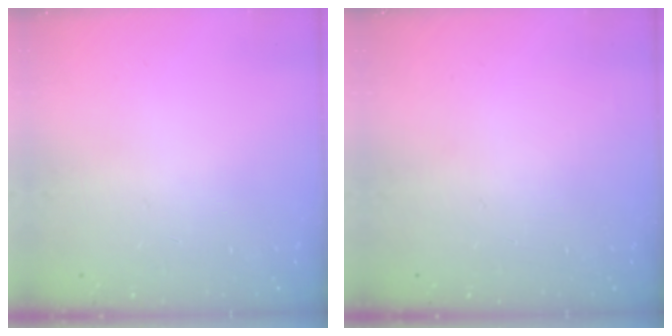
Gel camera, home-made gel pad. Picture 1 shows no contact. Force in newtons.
{"total": 0.0}